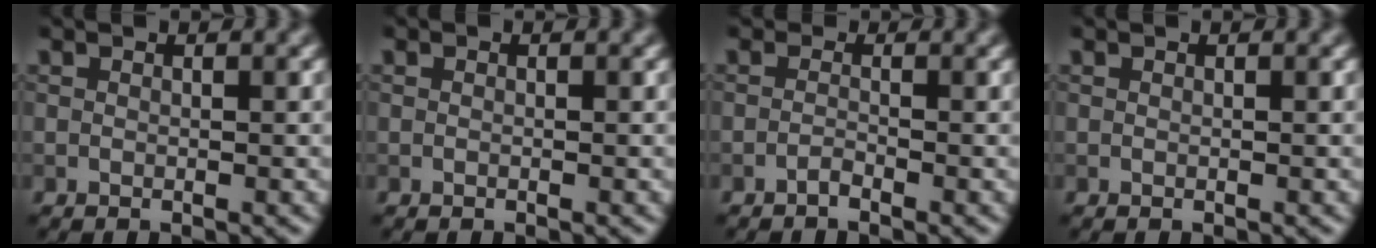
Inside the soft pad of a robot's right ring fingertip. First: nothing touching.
{"total": 0.0}
{"total": 0.6, "force": [-0.5, 0.2, 0.3], "torque": [-0.006, 0.001, -0.012]}
{"total": 0.0}